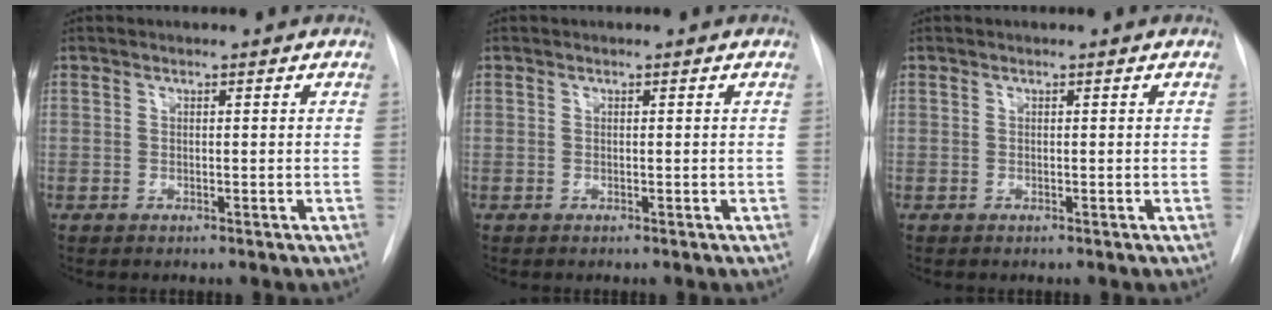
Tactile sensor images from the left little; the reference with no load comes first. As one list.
[{"total": 0.0}, {"total": 0.0}]